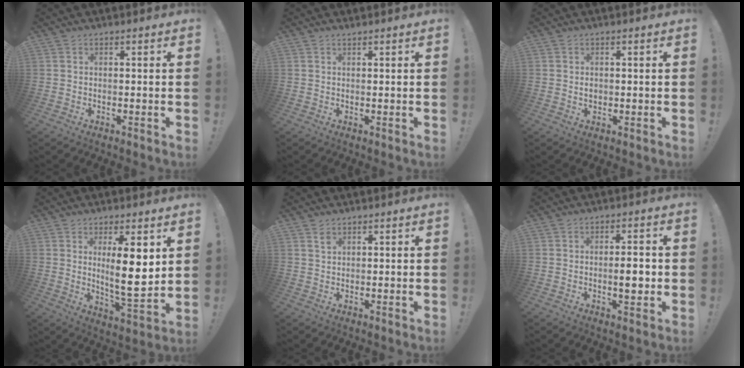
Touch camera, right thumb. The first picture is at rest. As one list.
[{"total": 0.7, "force": [0.6, -0.2, 0.2], "torque": [0.004, -0.002, 0.011]}, {"total": 1.0, "force": [-0.3, 0.9, 0.3], "torque": [-0.006, 0.002, -0.005]}, {"total": 12.2, "force": [3.3, 3.0, 11.4], "torque": [-0.177, -0.029, 0.048]}, {"total": 1.5, "force": [1.2, 0.7, 0.6], "torque": [0.003, -0.009, 0.020]}, {"total": 5.4, "force": [-0.7, 1.7, 5.1], "torque": [-0.063, 0.000, -0.018]}]